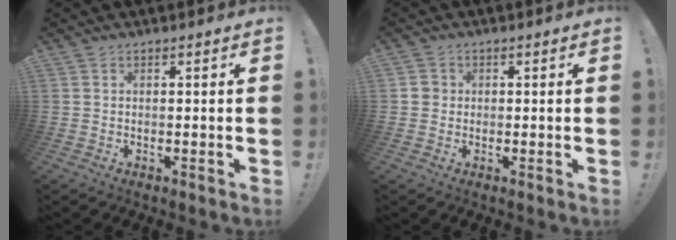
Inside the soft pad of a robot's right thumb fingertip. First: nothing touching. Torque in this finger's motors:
{"motor_torque": [0.35, 0.24, 0.35, -0.29, 0.00]}